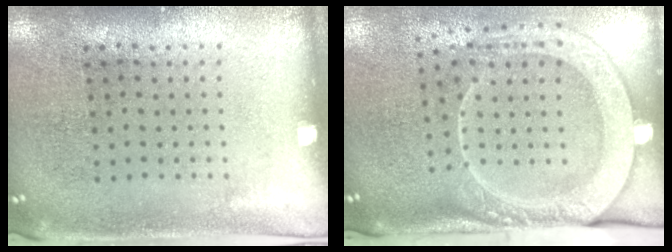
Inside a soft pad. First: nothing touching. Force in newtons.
{"total": 2.7, "press": 2.1, "slide": 1.6}